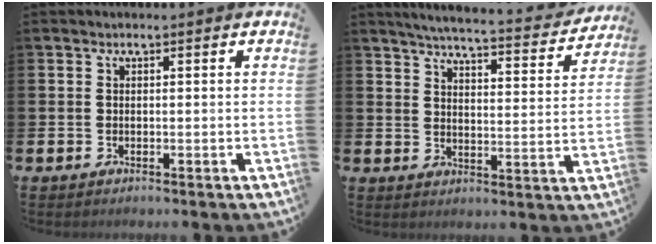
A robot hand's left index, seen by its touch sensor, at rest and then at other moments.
{"total": 5.0, "force": [4.8, 0.2, 1.7], "torque": [-0.049, -0.038, 0.076]}